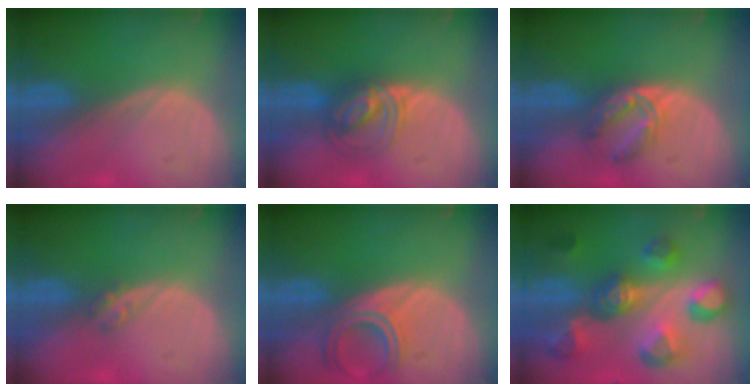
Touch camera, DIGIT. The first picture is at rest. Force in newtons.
{"total": 5.6, "press": 5.6, "slide": 0.5}
{"total": 5.6, "press": 5.4, "slide": 1.4}
{"total": 1.6, "press": 1.4, "slide": 0.8}
{"total": 5.9, "press": 5.3, "slide": 2.6}
{"total": 11.0, "press": 9.9, "slide": 4.8}